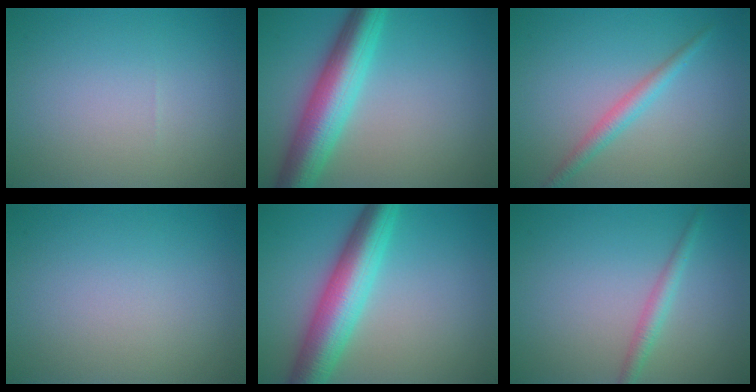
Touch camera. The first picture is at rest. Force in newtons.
{"total": 7.4, "press": 7.4, "slide": 0.2}
{"total": 2.1, "press": 2.1, "slide": 0.0}
{"total": 0.0}
{"total": 7.5, "press": 7.5, "slide": 0.1}
{"total": 1.7, "press": 1.7, "slide": 0.0}